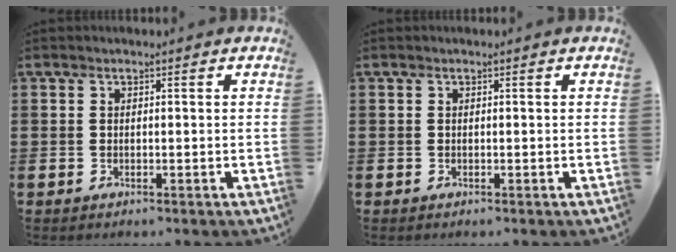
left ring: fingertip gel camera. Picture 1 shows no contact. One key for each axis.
{"total": 0.0}